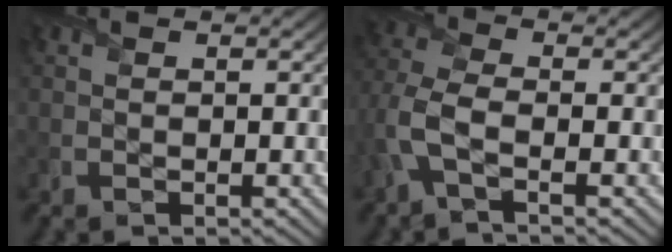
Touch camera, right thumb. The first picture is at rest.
{"total": 5.2, "force": [-2.0, 2.1, 4.3], "torque": [-0.117, -0.001, -0.057]}